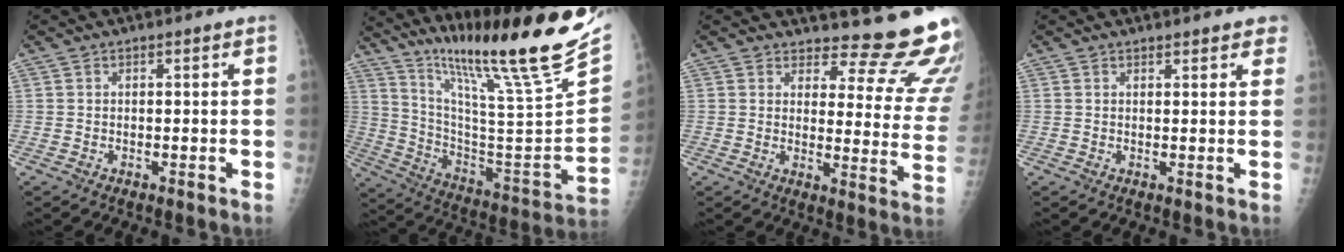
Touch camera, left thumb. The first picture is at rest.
{"total": 29.0, "force": [22.8, 0.8, 17.8], "torque": [-0.267, -0.140, 0.360]}
{"total": 15.6, "force": [14.7, 3.4, 4.1], "torque": [-0.006, -0.163, 0.156]}
{"total": 3.0, "force": [2.5, 1.2, 1.2], "torque": [0.014, -0.003, 0.022]}